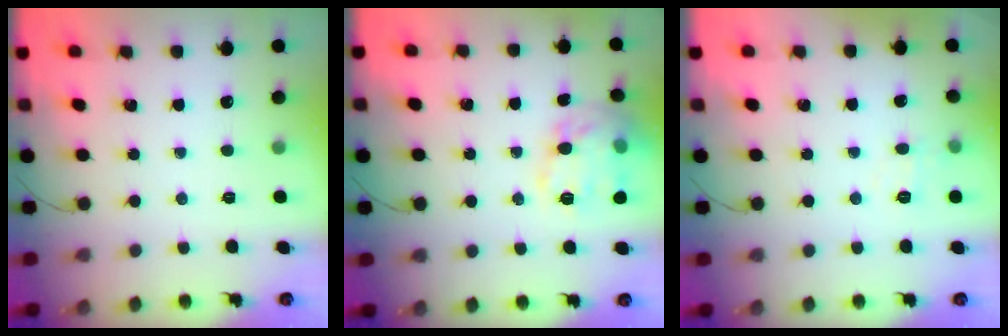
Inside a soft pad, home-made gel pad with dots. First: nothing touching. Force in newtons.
{"total": 15.1, "press": 15.1, "slide": 0.7}
{"total": 4.4, "press": 4.1, "slide": 1.8}